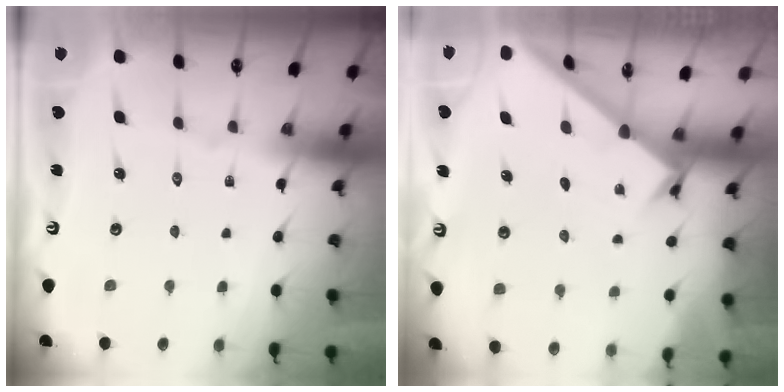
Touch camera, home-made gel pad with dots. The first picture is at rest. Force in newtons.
{"total": 1.6, "press": 1.6, "slide": 0.1}